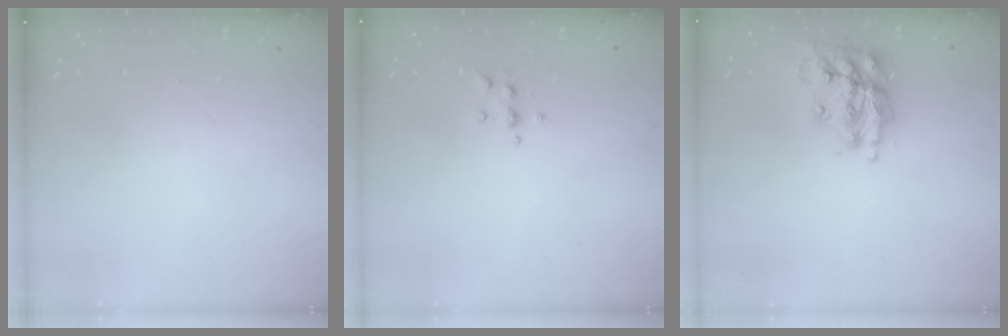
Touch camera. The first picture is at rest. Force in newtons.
{"total": 5.7, "press": 5.7, "slide": 0.5}
{"total": 18.7, "press": 18.6, "slide": 1.6}